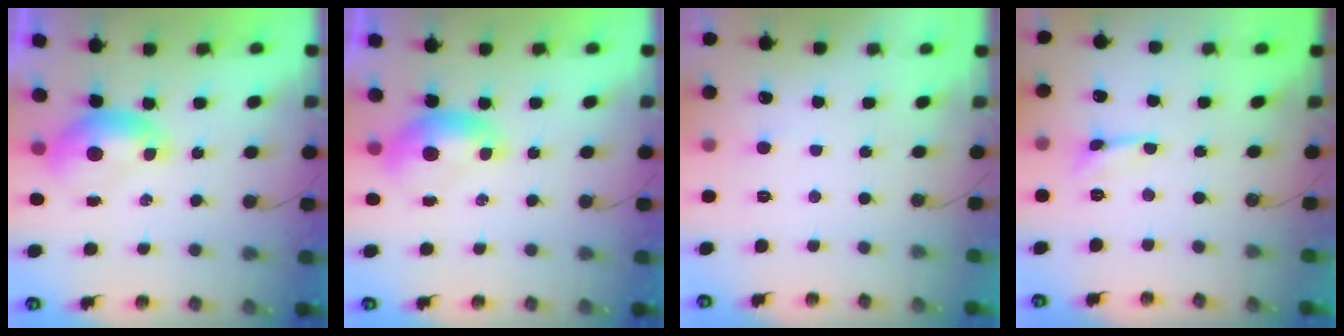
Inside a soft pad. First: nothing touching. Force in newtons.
{"total": 0.0}
{"total": 2.4, "press": 2.4, "slide": 0.4}
{"total": 0.9, "press": 0.8, "slide": 0.4}